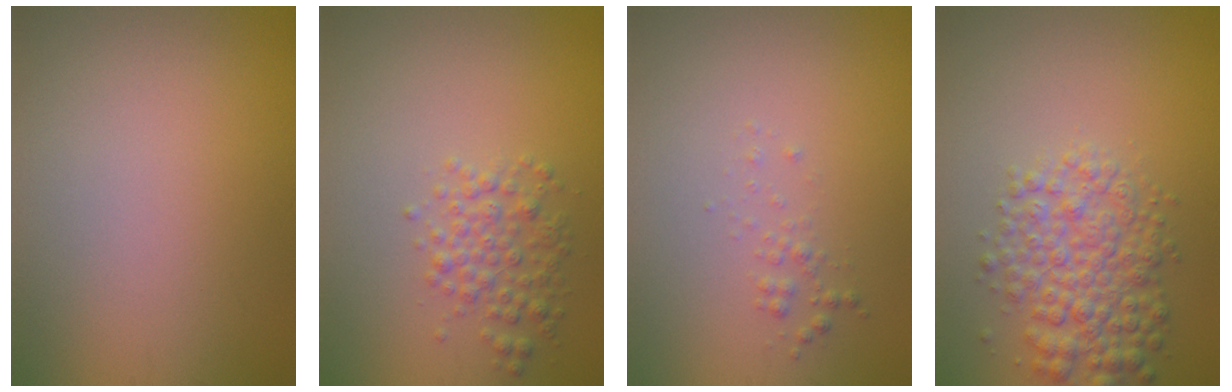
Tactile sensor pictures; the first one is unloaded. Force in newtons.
{"total": 2.6, "press": 2.6, "slide": 0.0}
{"total": 0.9, "press": 0.9, "slide": 0.0}
{"total": 5.2, "press": 5.2, "slide": 0.2}